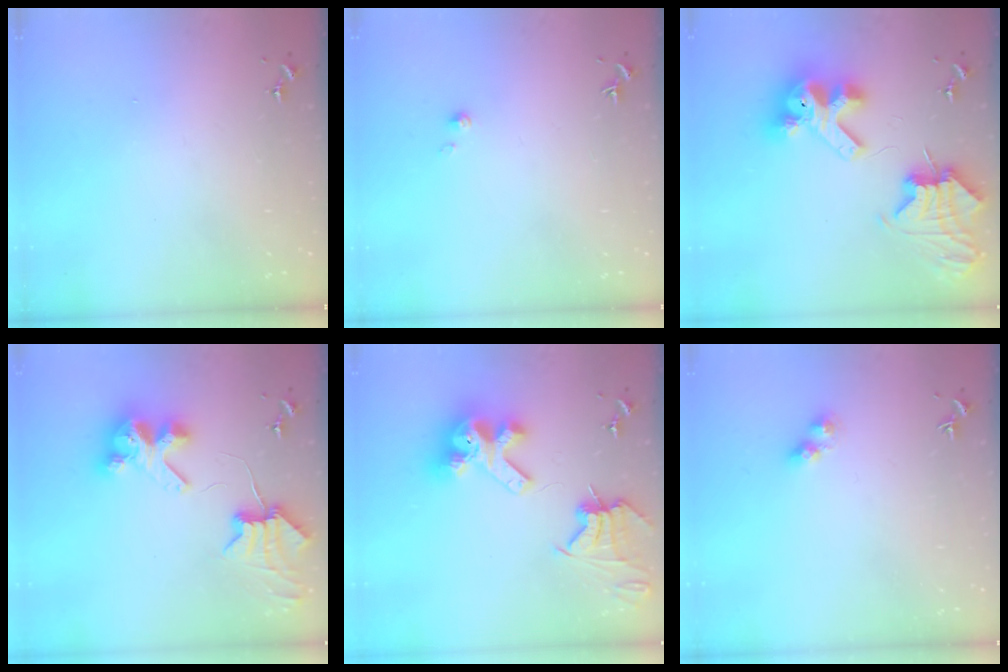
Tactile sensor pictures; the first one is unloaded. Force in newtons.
{"total": 2.0, "press": 1.9, "slide": 0.2}
{"total": 13.4, "press": 13.3, "slide": 1.9}
{"total": 8.9, "press": 8.8, "slide": 1.4}
{"total": 15.3, "press": 15.2, "slide": 0.8}
{"total": 4.5, "press": 4.5, "slide": 0.2}